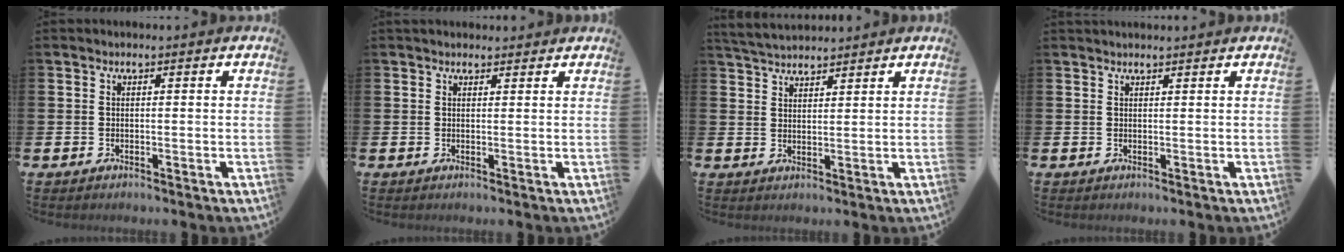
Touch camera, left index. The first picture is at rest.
{"total": 1.5, "force": [1.4, 0.6, 0.2], "torque": [0.014, -0.003, 0.022]}
{"total": 4.0, "force": [3.9, 0.7, 0.4], "torque": [-0.016, -0.017, 0.073]}
{"total": 1.0, "force": [1.0, 0.1, 0.1], "torque": [0.010, -0.003, 0.015]}